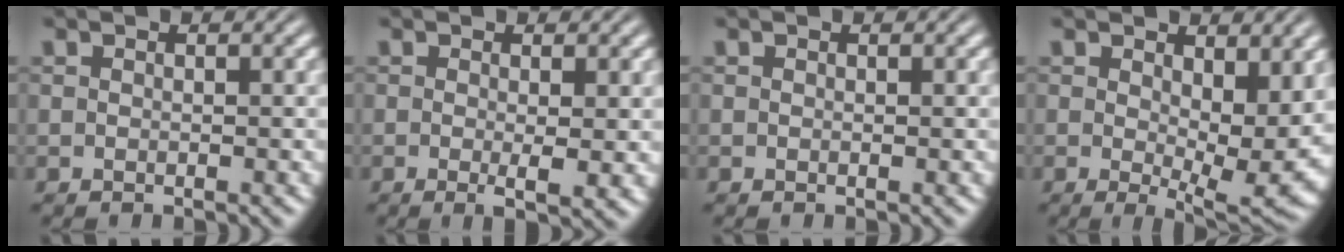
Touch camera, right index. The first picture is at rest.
{"total": 2.3, "force": [-0.7, 0.3, 2.2], "torque": [-0.035, -0.009, -0.011]}
{"total": 0.0}
{"total": 4.4, "force": [0.3, 0.7, 4.3], "torque": [-0.051, -0.026, 0.012]}